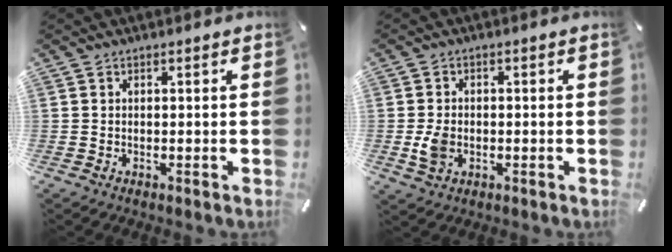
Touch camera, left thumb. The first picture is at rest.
{"total": 4.9, "force": [-1.0, 3.7, 3.0], "torque": [-0.063, -0.003, -0.022]}